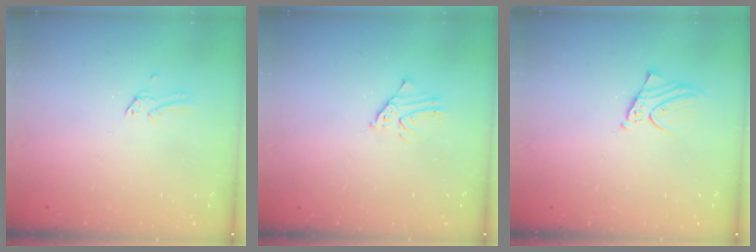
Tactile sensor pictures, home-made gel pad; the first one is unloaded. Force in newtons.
{"total": 2.1, "press": 2.1, "slide": 0.1}
{"total": 4.3, "press": 4.3, "slide": 0.3}